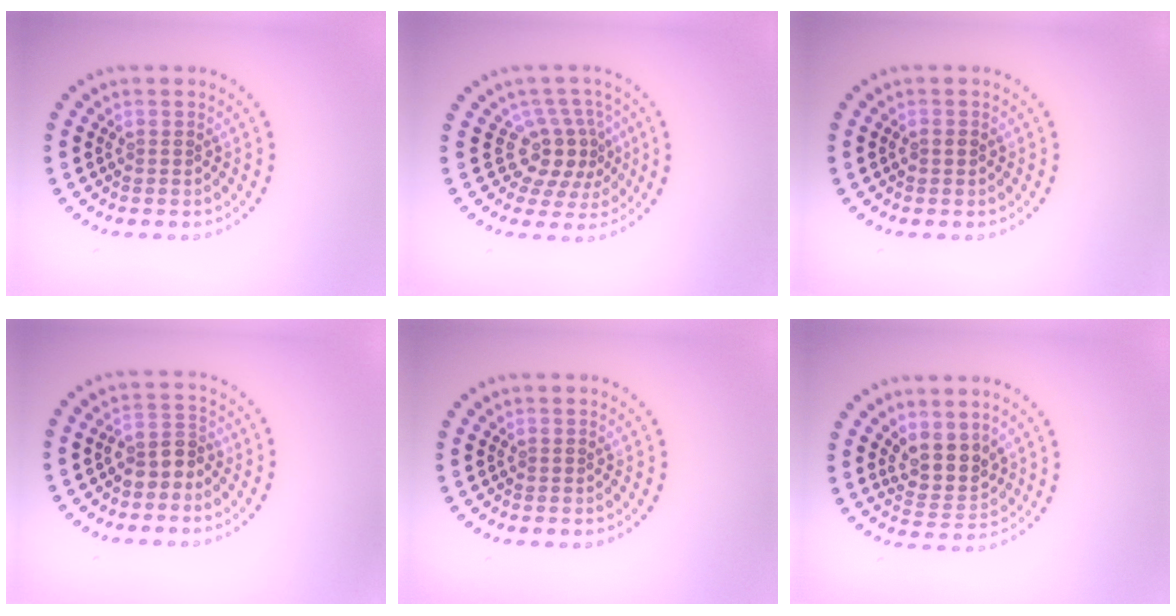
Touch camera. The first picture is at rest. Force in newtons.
{"total": 3.7, "press": 2.7, "slide": 2.6}
{"total": 1.0, "press": 1.0, "slide": 0.0}
{"total": 2.2, "press": 1.9, "slide": 1.1}
{"total": 0.0}
{"total": 3.4, "press": 2.8, "slide": 1.8}